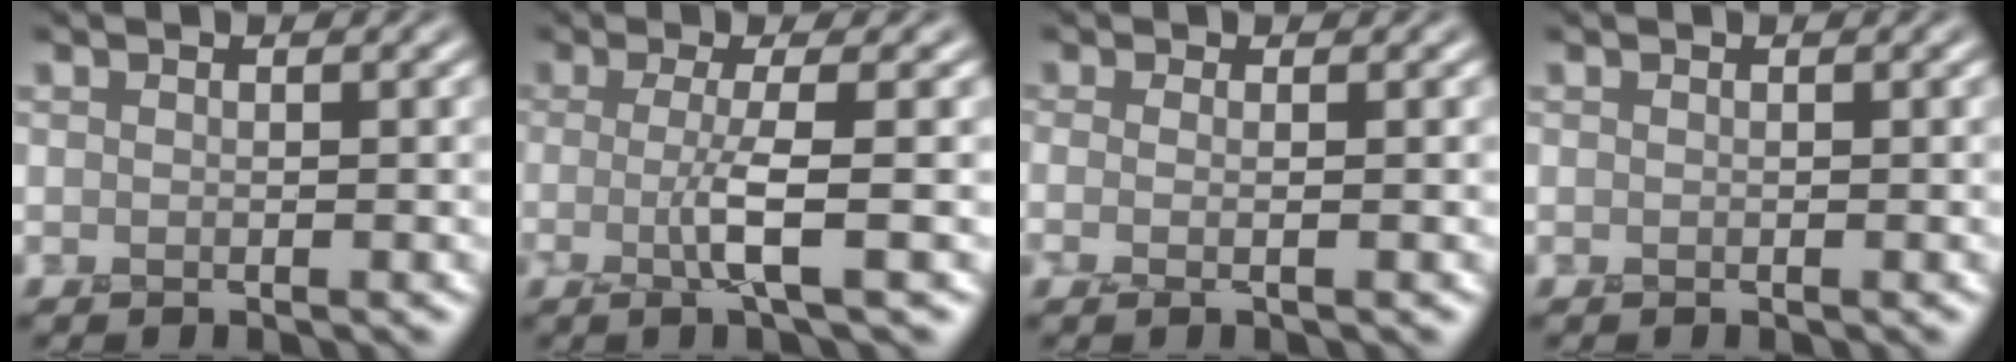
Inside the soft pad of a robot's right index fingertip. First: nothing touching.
{"total": 3.6, "force": [-0.3, 0.3, 3.6], "torque": [-0.073, -0.005, -0.012]}
{"total": 1.4, "force": [-0.1, 0.3, 1.4], "torque": [-0.030, -0.004, -0.009]}
{"total": 0.0}